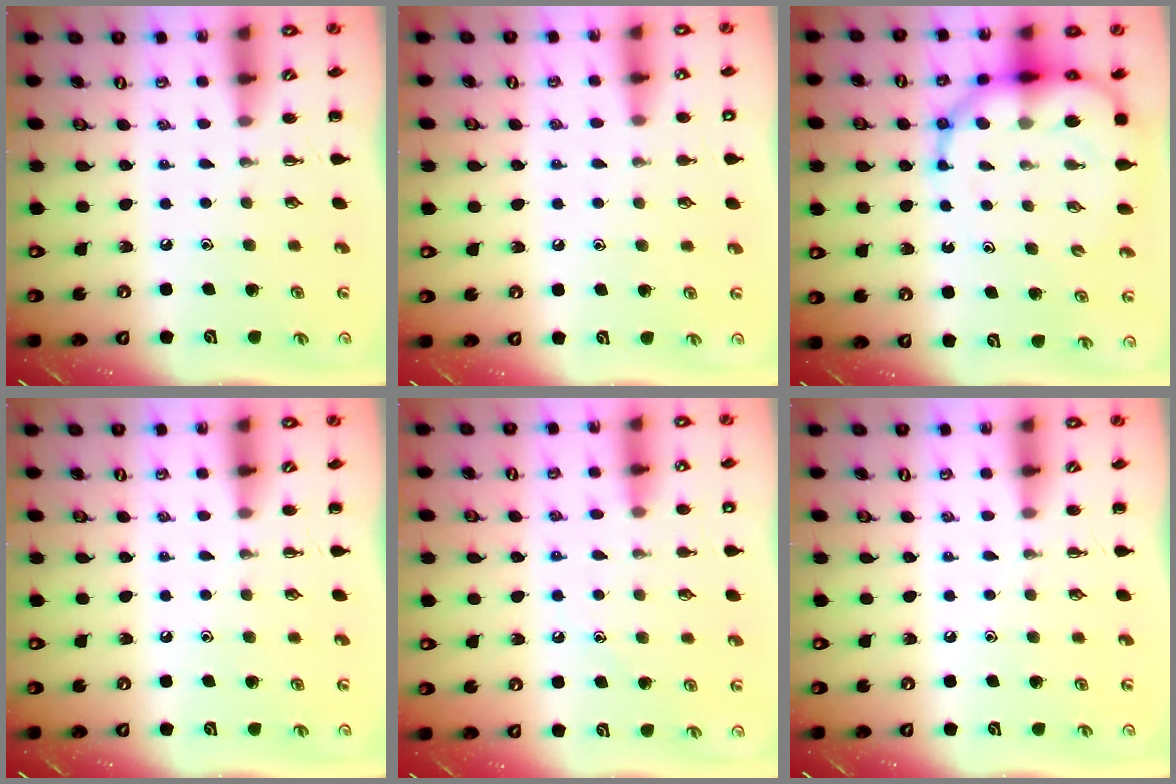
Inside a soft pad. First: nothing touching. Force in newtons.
{"total": 6.9, "press": 6.5, "slide": 2.0}
{"total": 13.8, "press": 13.3, "slide": 3.7}
{"total": 0.0}
{"total": 9.6, "press": 9.3, "slide": 2.5}
{"total": 0.0}